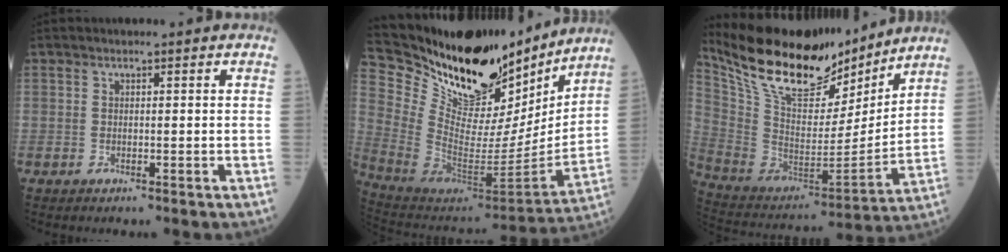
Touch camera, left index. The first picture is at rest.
{"total": 26.4, "force": [22.7, 7.0, 11.3], "torque": [-0.197, -0.028, 0.369]}
{"total": 21.4, "force": [18.1, 6.3, 9.5], "torque": [-0.190, -0.002, 0.318]}